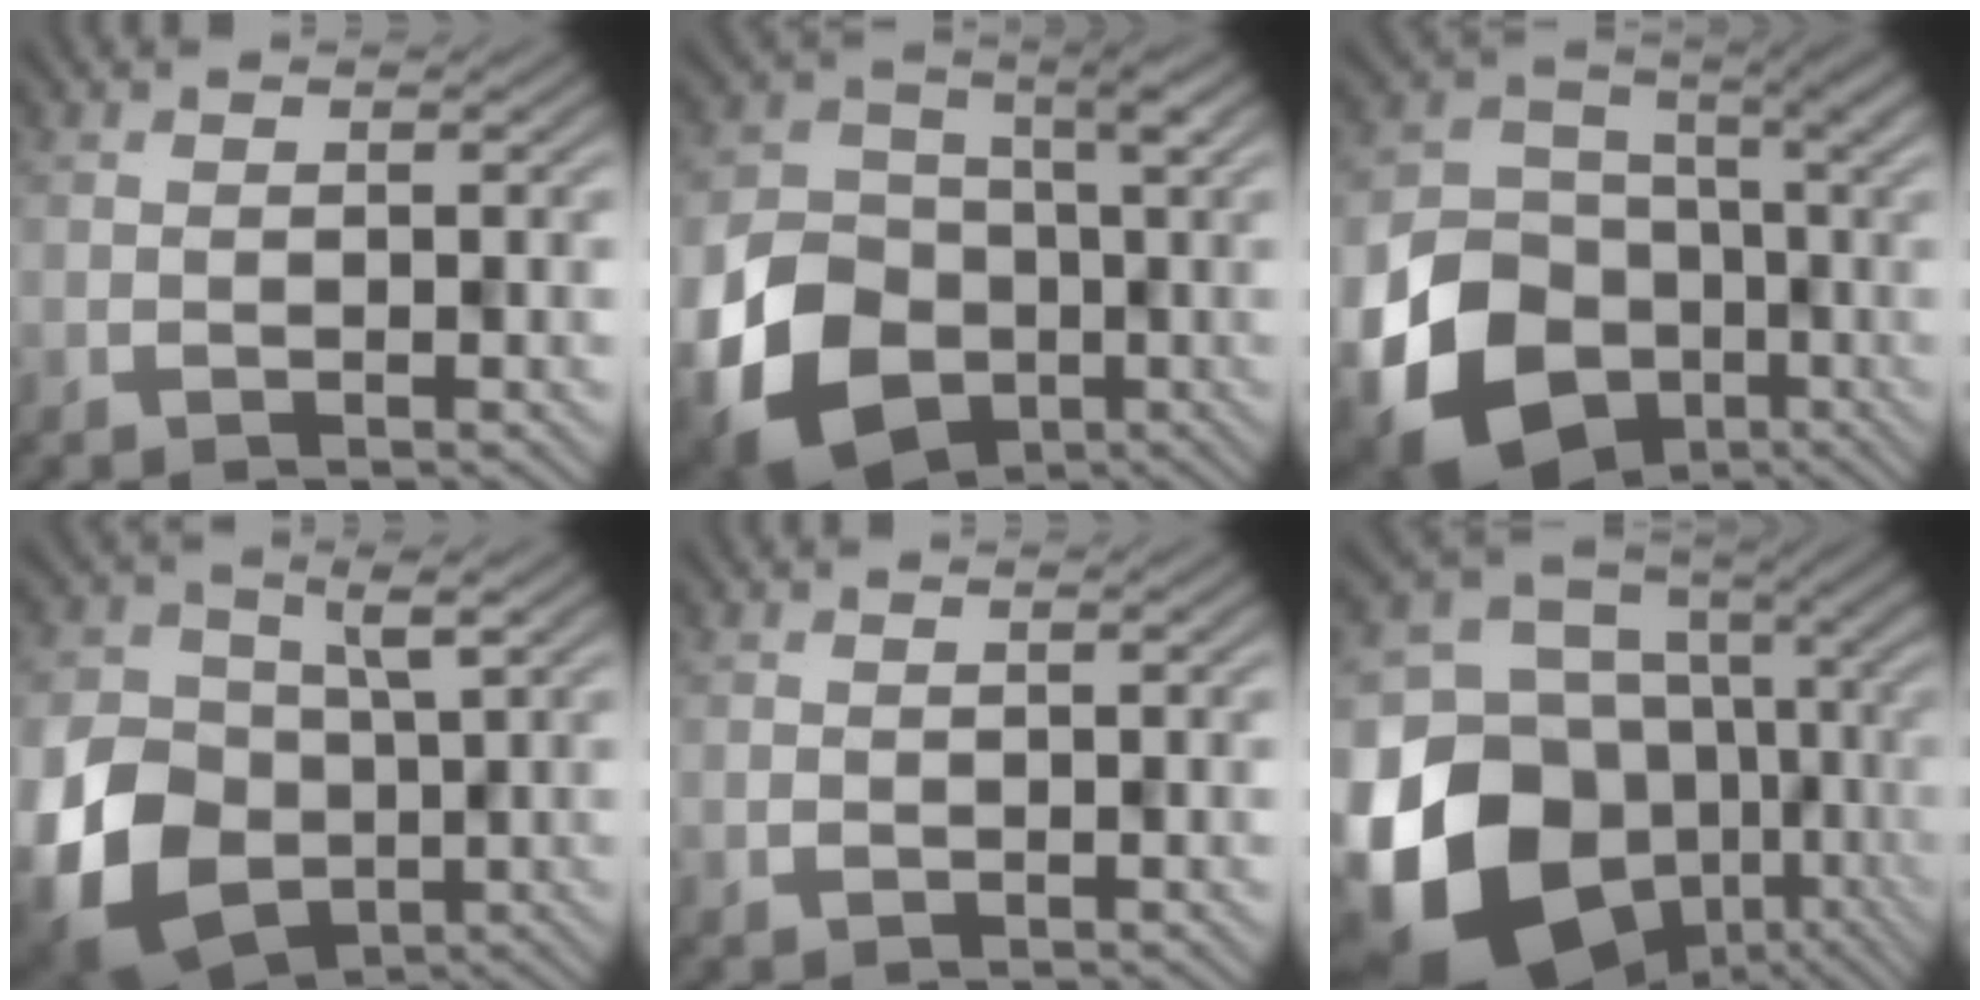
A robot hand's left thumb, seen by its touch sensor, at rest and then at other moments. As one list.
[{"total": 13.5, "force": [-5.1, 10.0, 7.3], "torque": [-0.165, -0.042, -0.087]}, {"total": 18.9, "force": [-7.8, 15.3, 7.9], "torque": [-0.178, -0.070, -0.127]}, {"total": 13.3, "force": [-3.1, 9.9, 8.3], "torque": [-0.206, -0.039, -0.039]}, {"total": 0.7, "force": [0.2, 0.6, 0.3], "torque": [-0.008, -0.001, 0.006]}, {"total": 20.4, "force": [-6.8, 16.6, 9.6], "torque": [-0.243, -0.045, -0.098]}]